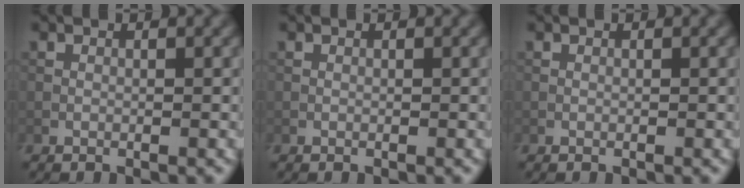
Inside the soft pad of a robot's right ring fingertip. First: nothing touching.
{"total": 0.0}
{"total": 0.0}